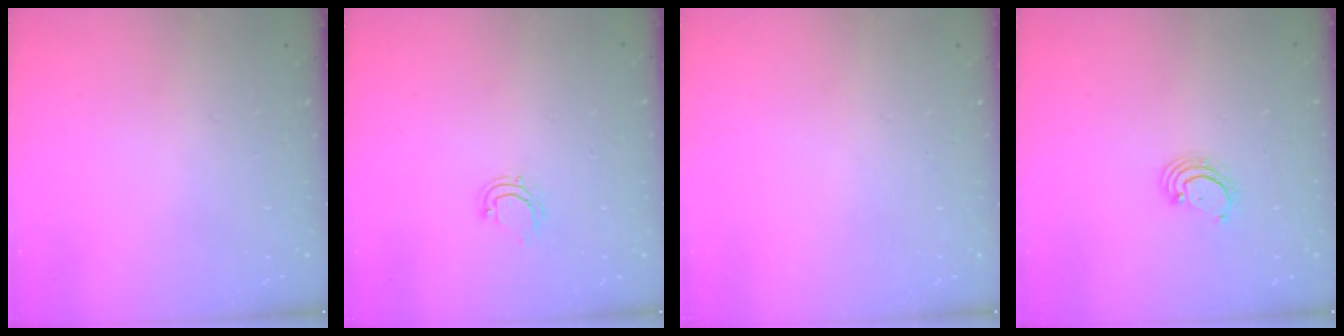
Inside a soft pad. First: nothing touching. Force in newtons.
{"total": 4.8, "press": 4.7, "slide": 0.7}
{"total": 0.0}
{"total": 2.6, "press": 2.6, "slide": 0.3}